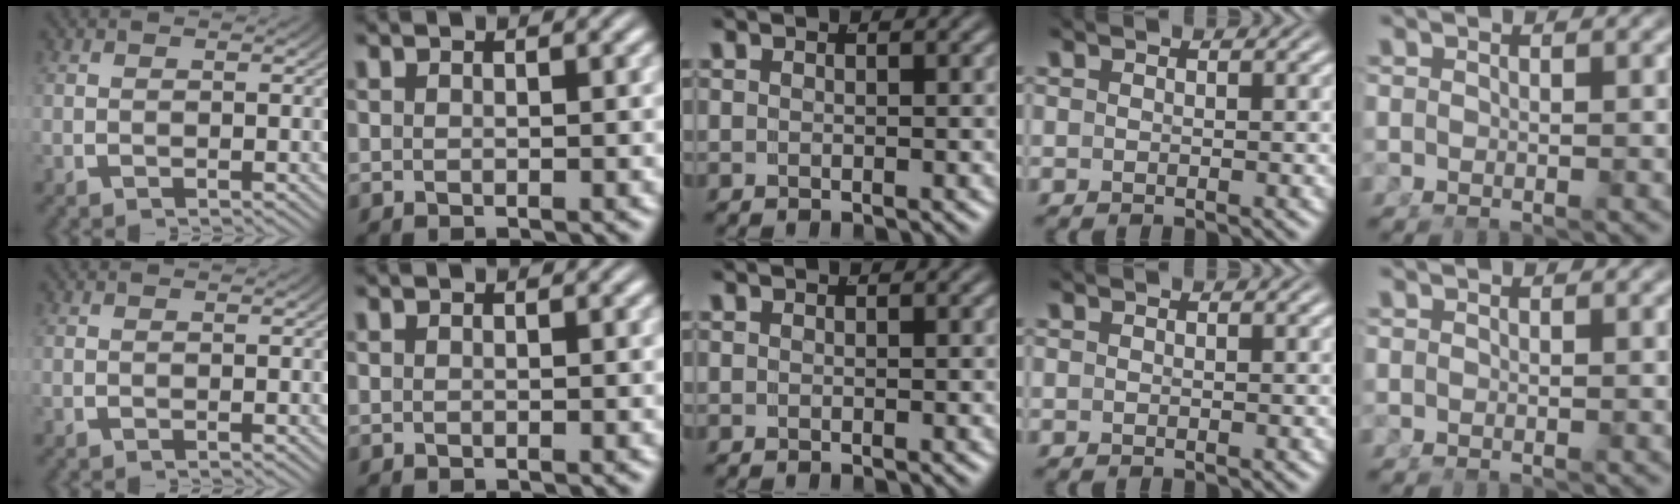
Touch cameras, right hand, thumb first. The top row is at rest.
{}